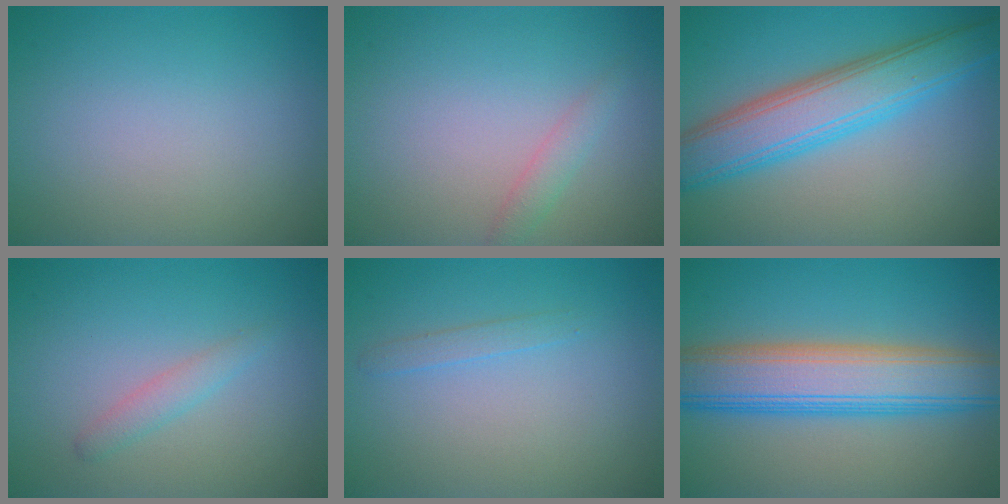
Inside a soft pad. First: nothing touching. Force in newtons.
{"total": 1.5, "press": 1.5, "slide": 0.0}
{"total": 7.2, "press": 7.2, "slide": 0.1}
{"total": 1.4, "press": 1.4, "slide": 0.1}
{"total": 1.0, "press": 1.0, "slide": 0.0}
{"total": 8.9, "press": 8.9, "slide": 0.4}